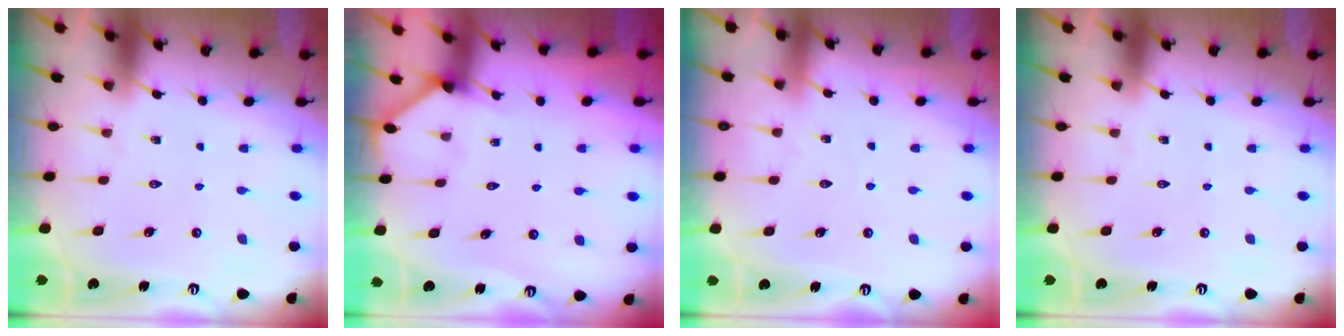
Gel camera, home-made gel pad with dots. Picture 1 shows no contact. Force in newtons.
{"total": 2.3, "press": 2.3, "slide": 0.3}
{"total": 2.5, "press": 2.5, "slide": 0.3}
{"total": 0.0}